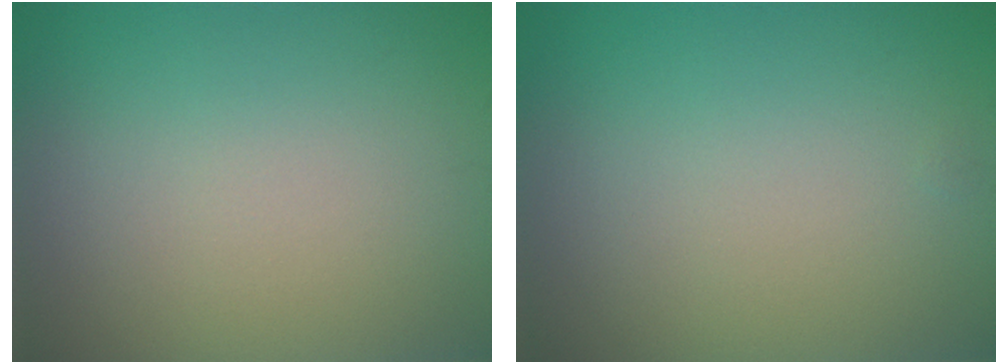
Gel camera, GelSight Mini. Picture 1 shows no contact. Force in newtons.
{"total": 0.0}